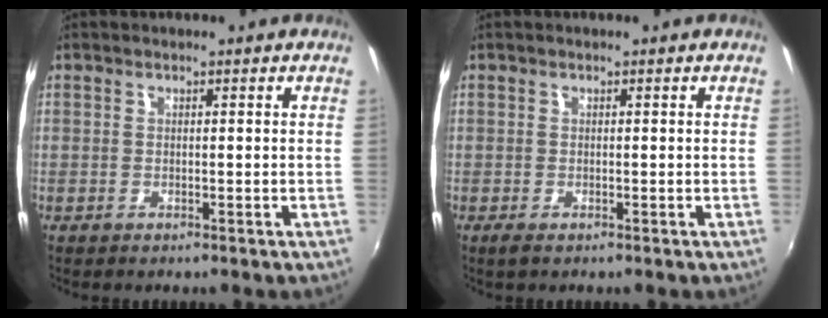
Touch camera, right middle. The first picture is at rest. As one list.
[{"total": 1.1, "force": [-0.6, 0.5, 0.7], "torque": [-0.015, -0.005, -0.012]}]